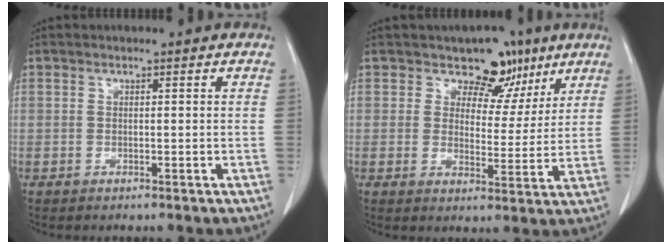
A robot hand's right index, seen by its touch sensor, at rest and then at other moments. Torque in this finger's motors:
{"motor_torque": [0.13, 0.27, 0.06, 0.01]}